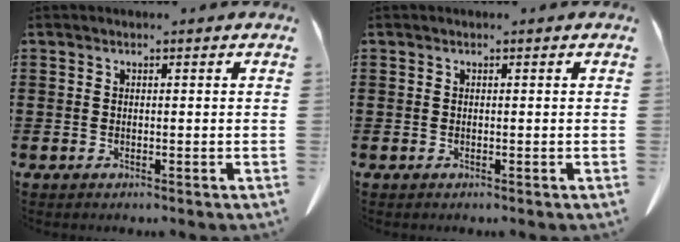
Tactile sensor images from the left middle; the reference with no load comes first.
{"total": 0.0}